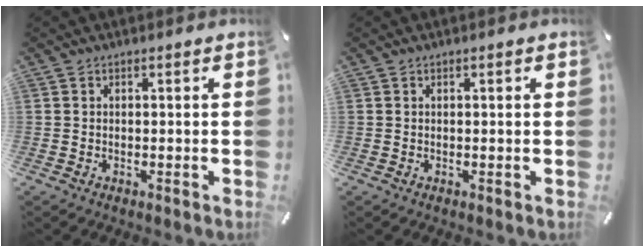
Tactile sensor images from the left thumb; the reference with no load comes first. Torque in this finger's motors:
{"motor_torque": [-0.21, -0.25, -0.01, 0.11, -0.03]}